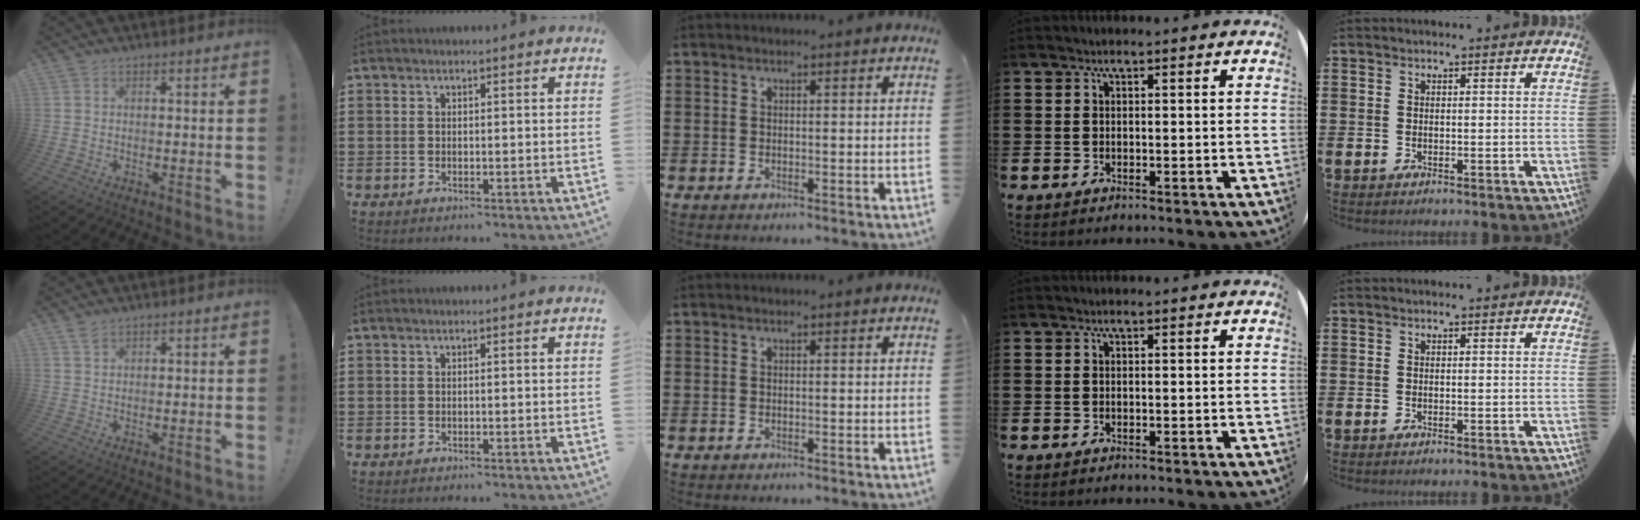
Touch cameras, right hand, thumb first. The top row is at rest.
{"thumb": {"total": 1.6, "force": [1.2, 0.6, 1.0], "torque": [-0.020, 0.001, 0.022]}}